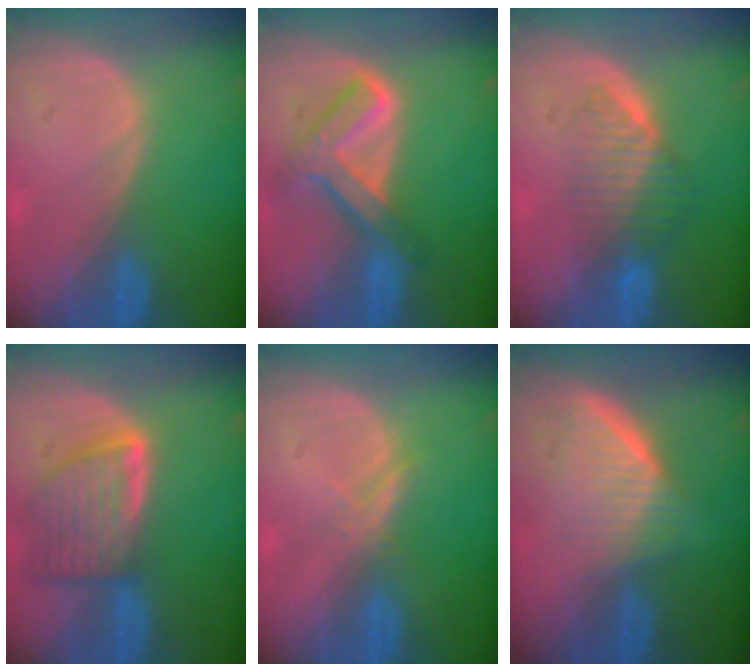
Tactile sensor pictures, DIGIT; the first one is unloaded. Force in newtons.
{"total": 7.8, "press": 6.6, "slide": 4.2}
{"total": 6.5, "press": 5.8, "slide": 2.9}
{"total": 8.2, "press": 7.4, "slide": 3.4}
{"total": 1.7, "press": 1.7, "slide": 0.1}
{"total": 6.7, "press": 6.0, "slide": 2.9}